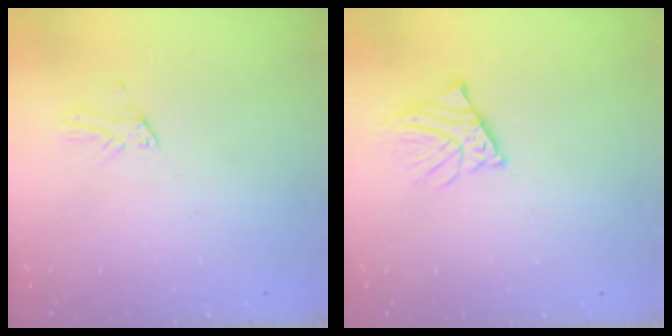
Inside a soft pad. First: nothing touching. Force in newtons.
{"total": 4.7, "press": 4.6, "slide": 0.6}